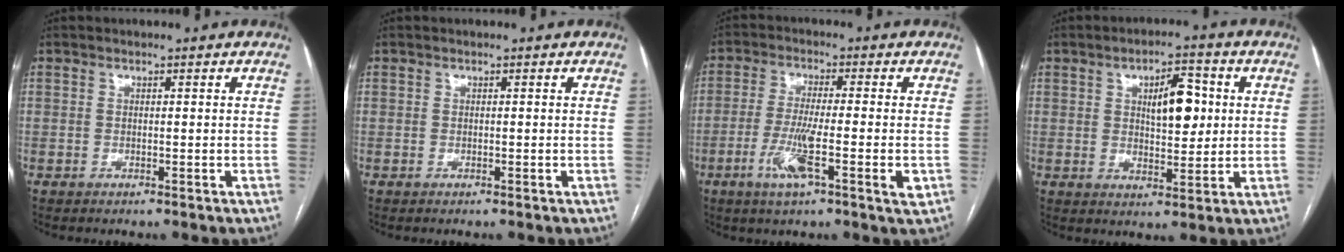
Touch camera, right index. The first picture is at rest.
{"total": 0.0}
{"total": 9.2, "force": [-3.0, 0.7, 8.7], "torque": [-0.157, -0.015, -0.056]}
{"total": 7.7, "force": [1.9, 3.2, 6.8], "torque": [-0.102, 0.010, 0.033]}